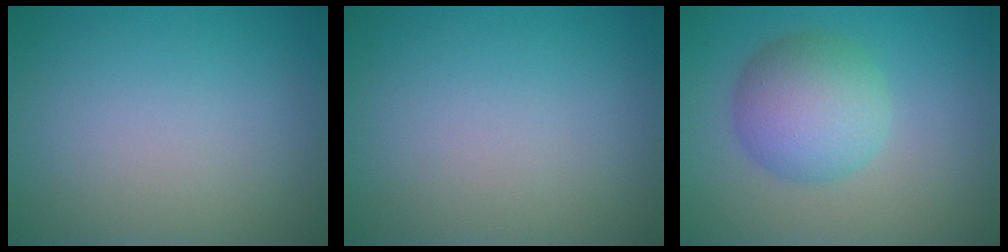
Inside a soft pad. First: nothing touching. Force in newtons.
{"total": 0.0}
{"total": 5.6, "press": 5.6, "slide": 0.1}